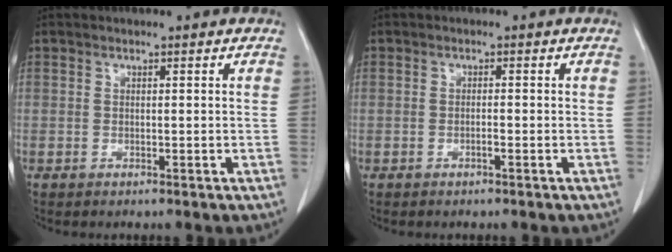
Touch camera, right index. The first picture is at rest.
{"total": 0.8, "force": [-0.4, 0.0, 0.7], "torque": [-0.014, 0.001, -0.006]}